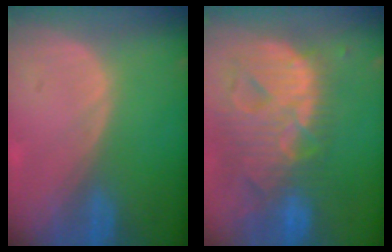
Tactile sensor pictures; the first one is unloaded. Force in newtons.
{"total": 13.8, "press": 11.7, "slide": 7.2}